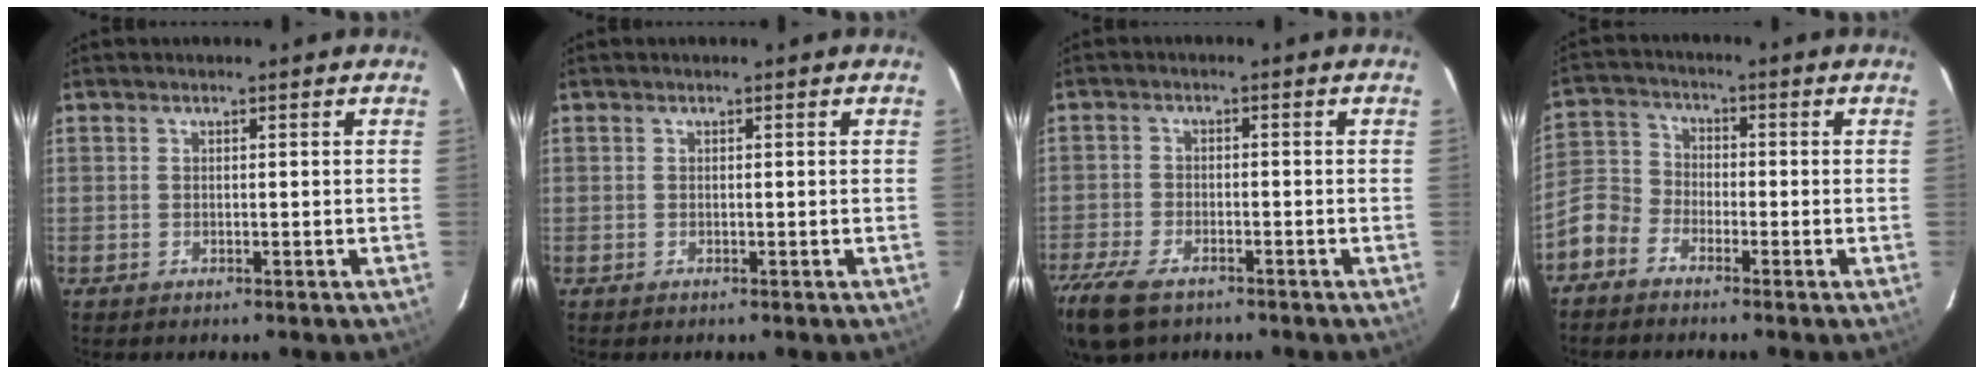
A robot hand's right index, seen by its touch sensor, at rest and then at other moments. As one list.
[{"total": 0.0}, {"total": 12.0, "force": [-8.4, 5.6, 6.6], "torque": [-0.178, -0.036, -0.155]}, {"total": 7.3, "force": [-4.5, 5.2, 2.4], "torque": [-0.054, 0.019, -0.108]}]